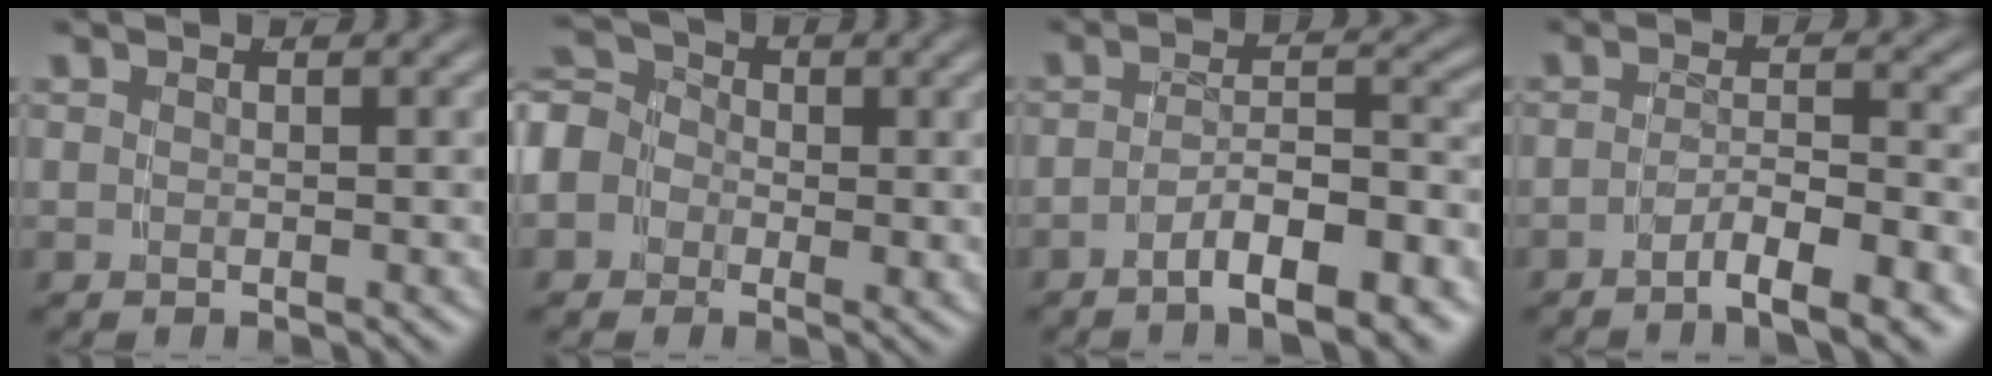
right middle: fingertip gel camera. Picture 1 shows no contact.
{"total": 6.8, "force": [-0.1, 6.0, 3.3], "torque": [-0.071, -0.010, -0.009]}
{"total": 6.5, "force": [-5.0, 1.6, 3.8], "torque": [-0.041, -0.007, -0.075]}
{"total": 4.6, "force": [-3.6, 0.6, 2.9], "torque": [-0.038, -0.010, -0.057]}